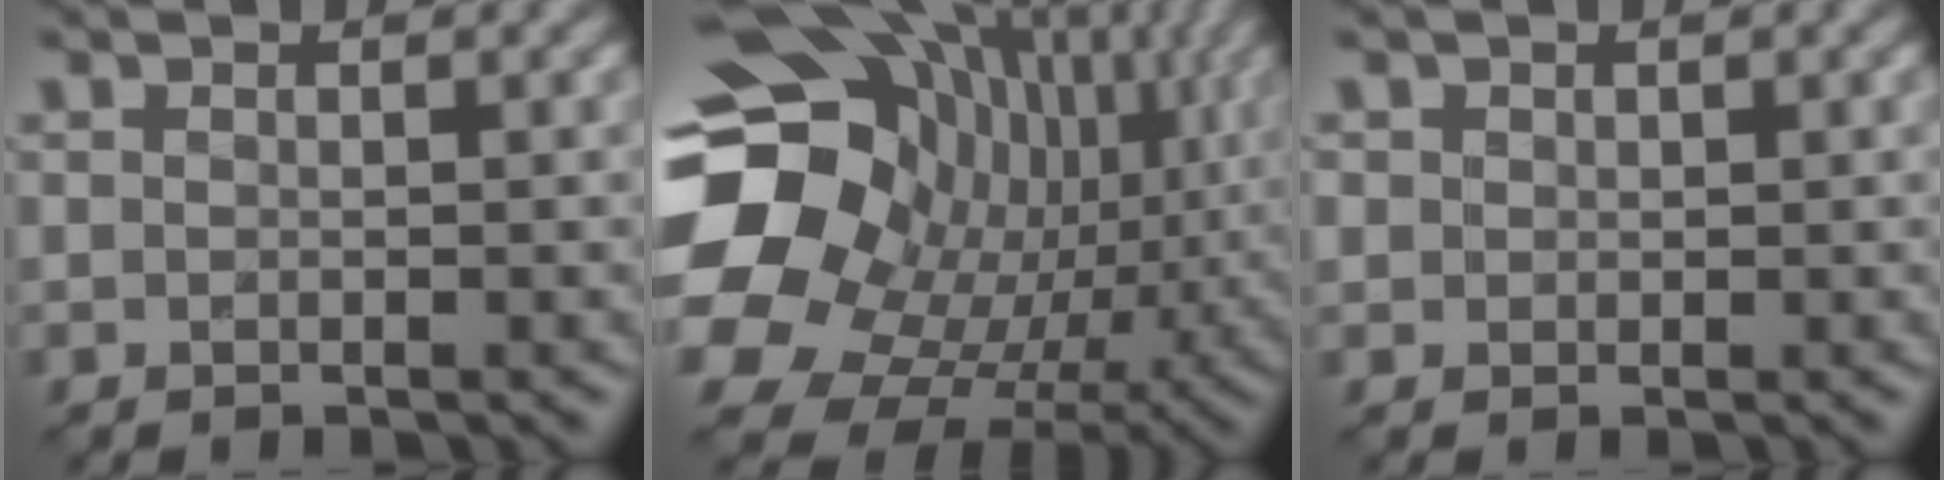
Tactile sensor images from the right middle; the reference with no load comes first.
{"total": 17.8, "force": [3.0, 14.7, 9.6], "torque": [-0.182, -0.009, 0.085]}
{"total": 0.7, "force": [0.2, 0.5, -0.5], "torque": [0.011, 0.003, 0.005]}